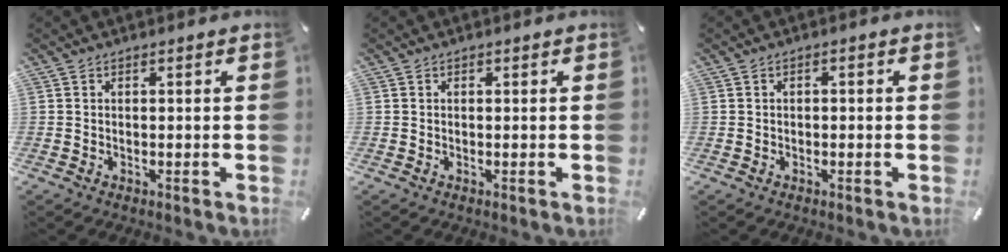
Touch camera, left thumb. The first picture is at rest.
{"total": 0.0}
{"total": 0.8, "force": [-0.4, 0.4, 0.5], "torque": [-0.010, 0.001, -0.009]}